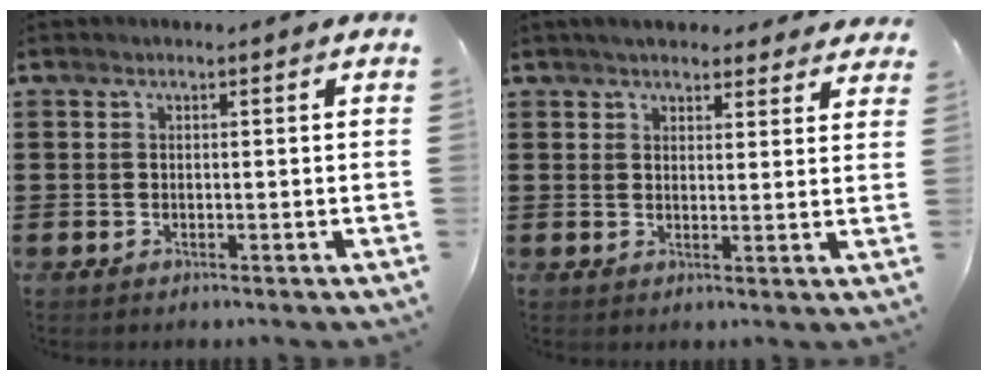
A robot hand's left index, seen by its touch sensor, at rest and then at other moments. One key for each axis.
{"total": 3.8, "fx": 3.6, "fy": 1.0, "fz": 1.0, "tx": -0.029, "ty": -0.006, "tz": 0.067}